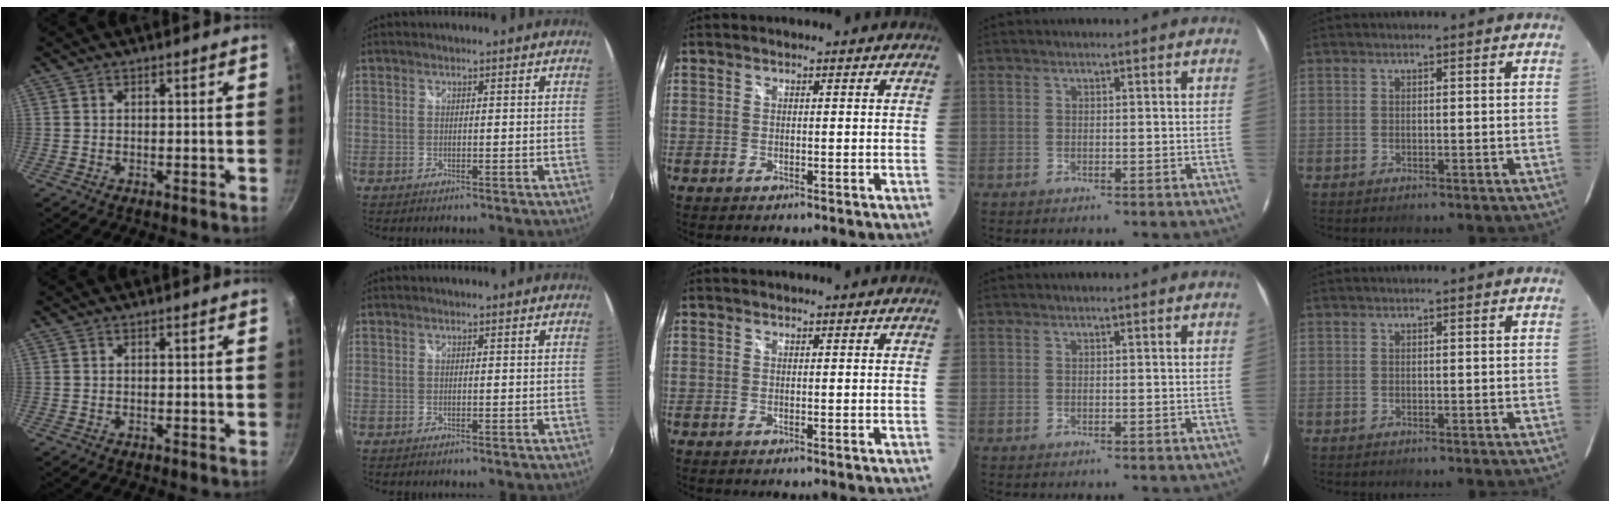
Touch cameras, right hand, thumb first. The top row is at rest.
{}